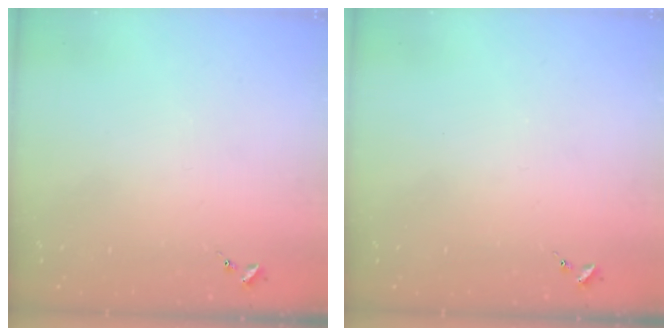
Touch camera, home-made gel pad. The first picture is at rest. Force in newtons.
{"total": 0.0}